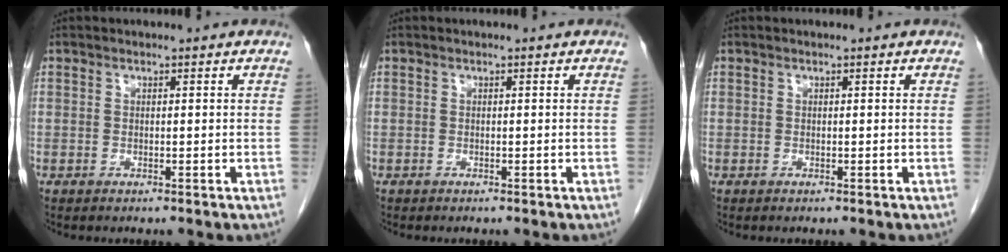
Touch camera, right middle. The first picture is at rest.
{"total": 0.0}
{"total": 0.0}